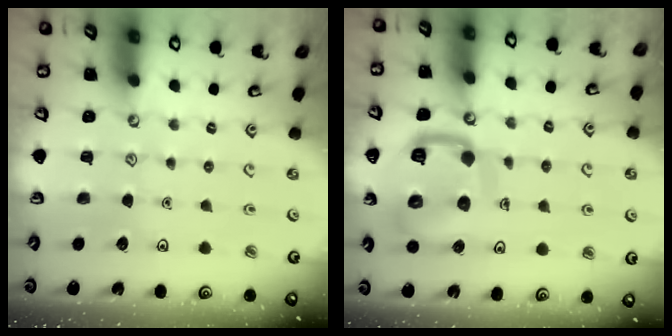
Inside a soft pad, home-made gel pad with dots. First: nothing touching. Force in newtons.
{"total": 14.4, "press": 14.3, "slide": 1.5}